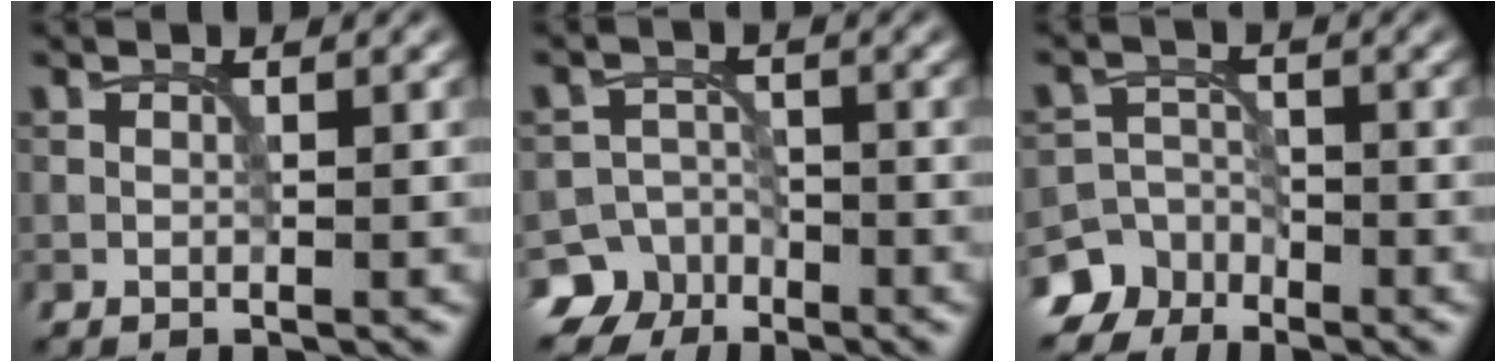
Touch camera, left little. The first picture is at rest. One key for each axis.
{"total": 6.2, "fx": -4.3, "fy": 4.4, "fz": 0.5, "tx": 0.012, "ty": -0.008, "tz": -0.079}
{"total": 6.1, "fx": -4.6, "fy": 4.0, "fz": 0.7, "tx": 0.007, "ty": -0.006, "tz": -0.089}